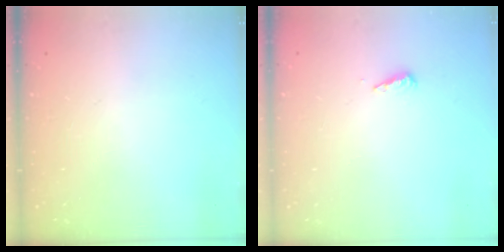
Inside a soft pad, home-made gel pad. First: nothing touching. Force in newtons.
{"total": 3.6, "press": 3.6, "slide": 0.4}